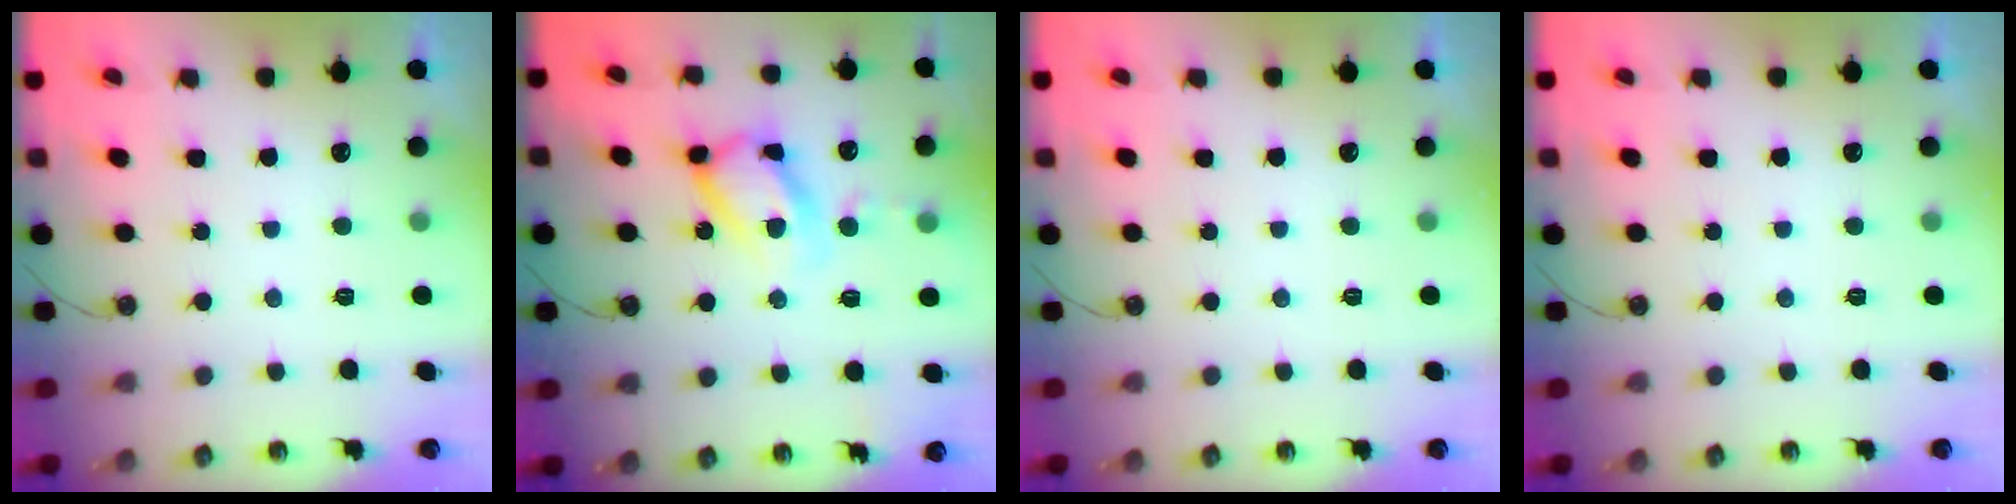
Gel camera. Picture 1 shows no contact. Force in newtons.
{"total": 11.8, "press": 11.6, "slide": 1.9}
{"total": 0.0}
{"total": 0.0}